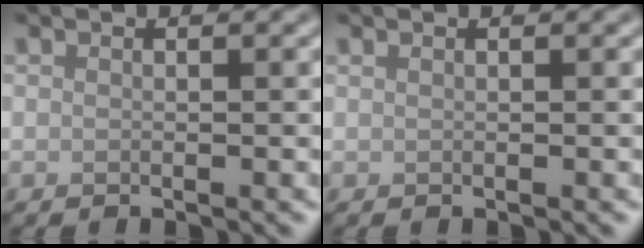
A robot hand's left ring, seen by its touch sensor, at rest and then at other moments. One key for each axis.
{"total": 0.0}